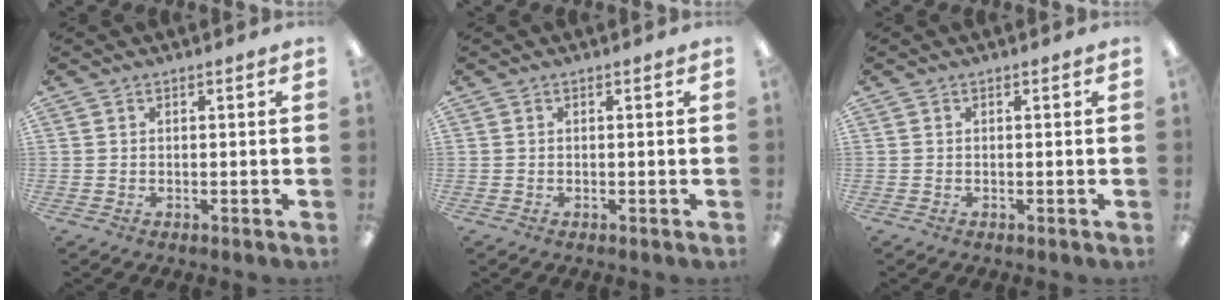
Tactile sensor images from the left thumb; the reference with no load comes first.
{"total": 0.0}
{"total": 0.0}